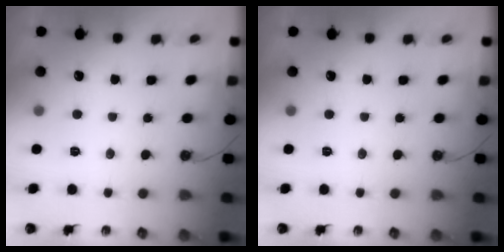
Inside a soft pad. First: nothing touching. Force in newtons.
{"total": 0.0}